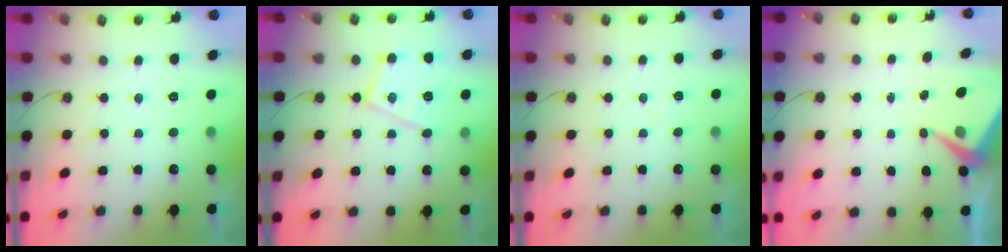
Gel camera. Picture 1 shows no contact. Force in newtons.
{"total": 14.6, "press": 14.6, "slide": 1.2}
{"total": 4.2, "press": 4.2, "slide": 0.6}
{"total": 5.4, "press": 5.4, "slide": 0.5}